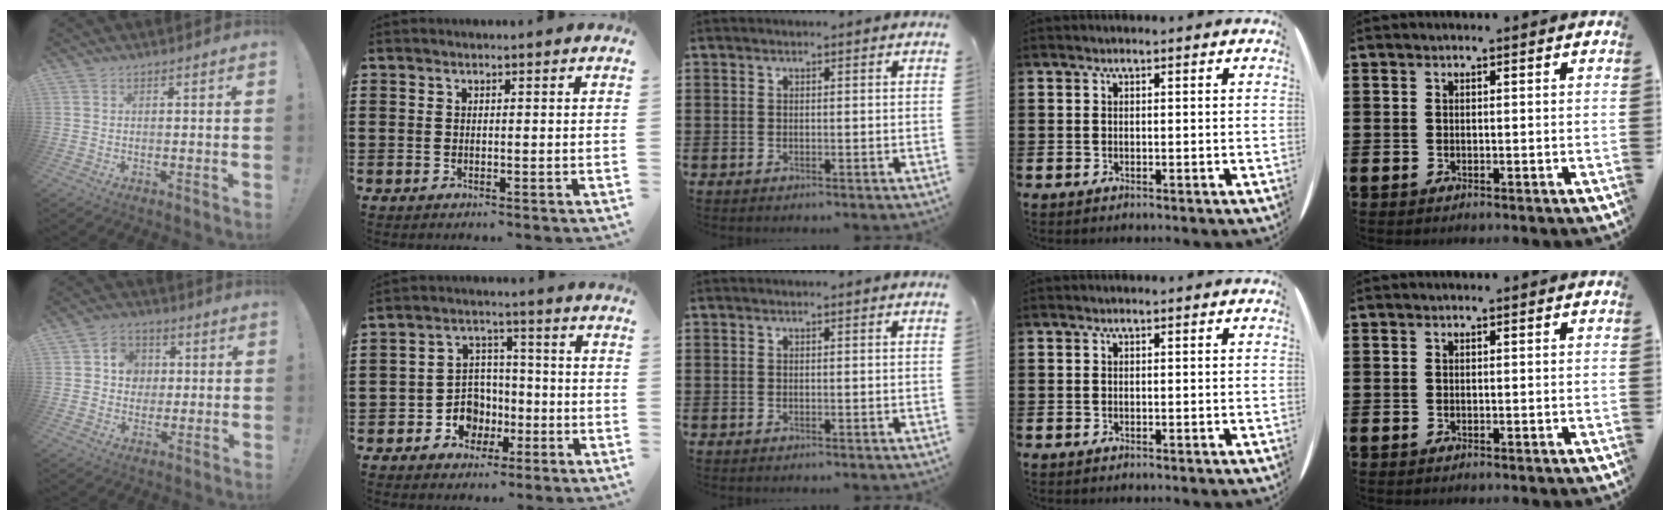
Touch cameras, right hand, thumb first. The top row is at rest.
{"thumb": {"total": 8.1, "force": [1.7, 7.5, 2.6], "torque": [-0.029, -0.003, 0.033]}, "index": {"total": 5.9, "force": [-2.2, 5.1, 1.7], "torque": [-0.045, 0.013, -0.036]}}